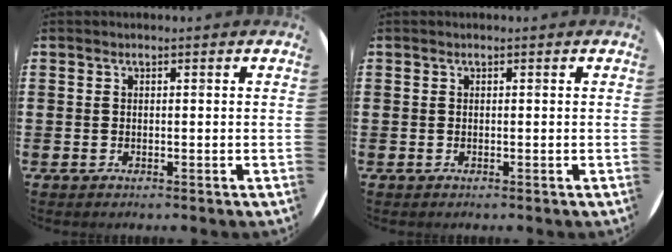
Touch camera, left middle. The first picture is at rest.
{"total": 0.0}